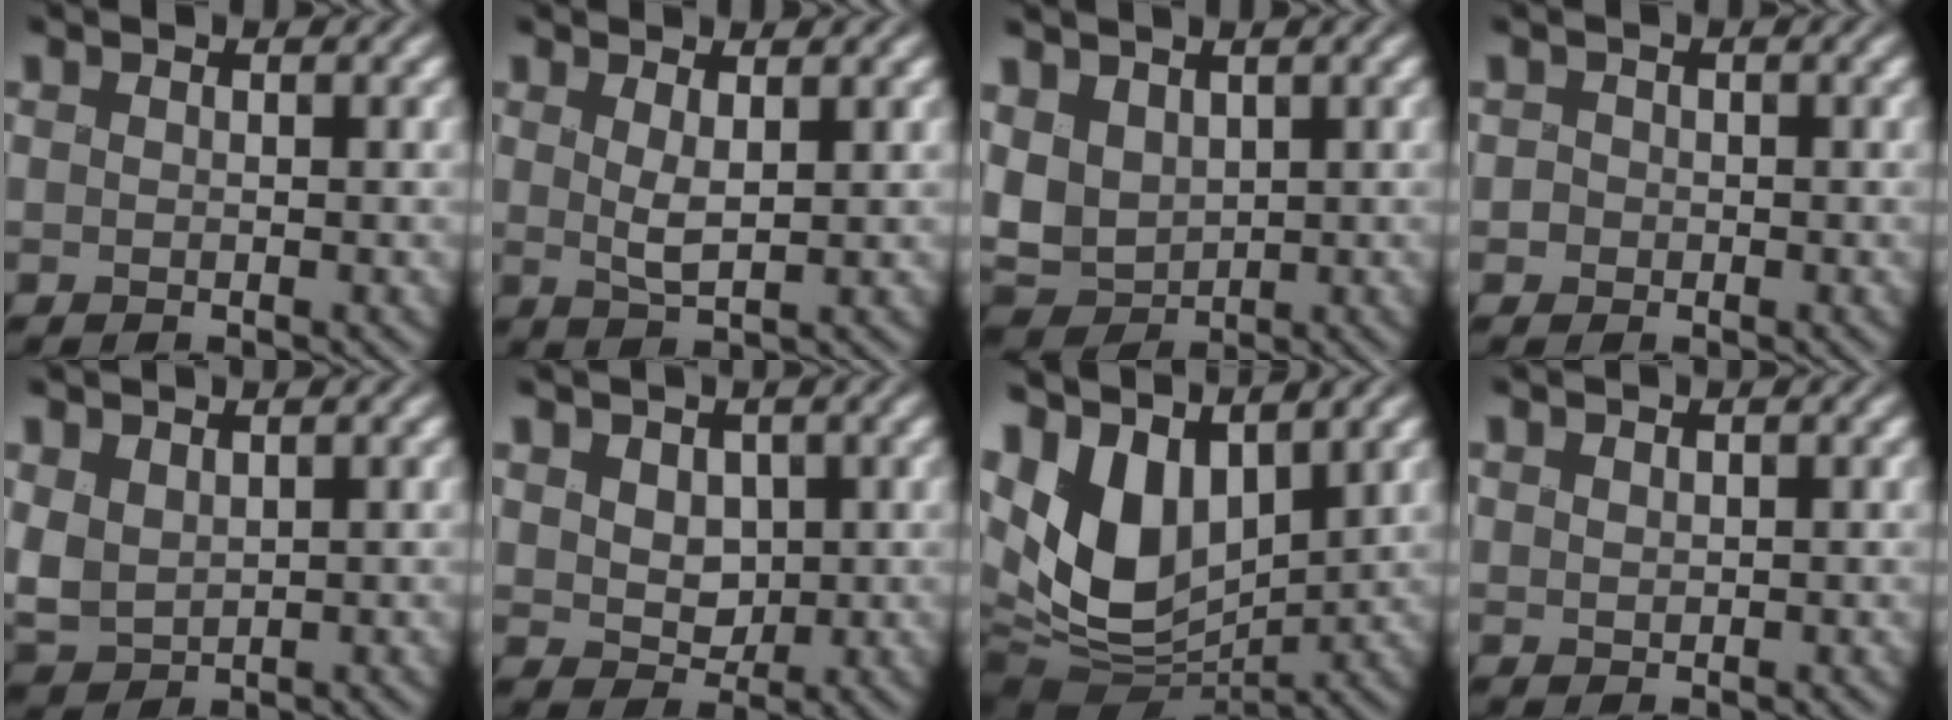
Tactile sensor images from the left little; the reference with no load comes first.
{"total": 1.4, "force": [0.3, 0.1, 1.4], "torque": [-0.033, -0.007, 0.012]}
{"total": 4.4, "force": [0.8, 3.2, 2.9], "torque": [-0.092, 0.002, 0.021]}
{"total": 0.8, "force": [-0.5, 0.4, -0.4], "torque": [0.000, -0.002, 0.001]}
{"total": 2.7, "force": [0.7, 1.8, 2.0], "torque": [-0.064, 0.002, 0.024]}
{"total": 3.0, "force": [0.9, 2.5, 1.5], "torque": [-0.051, 0.000, 0.028]}
{"total": 10.4, "force": [2.3, 6.6, 7.7], "torque": [-0.183, 0.000, 0.052]}
{"total": 0.0}